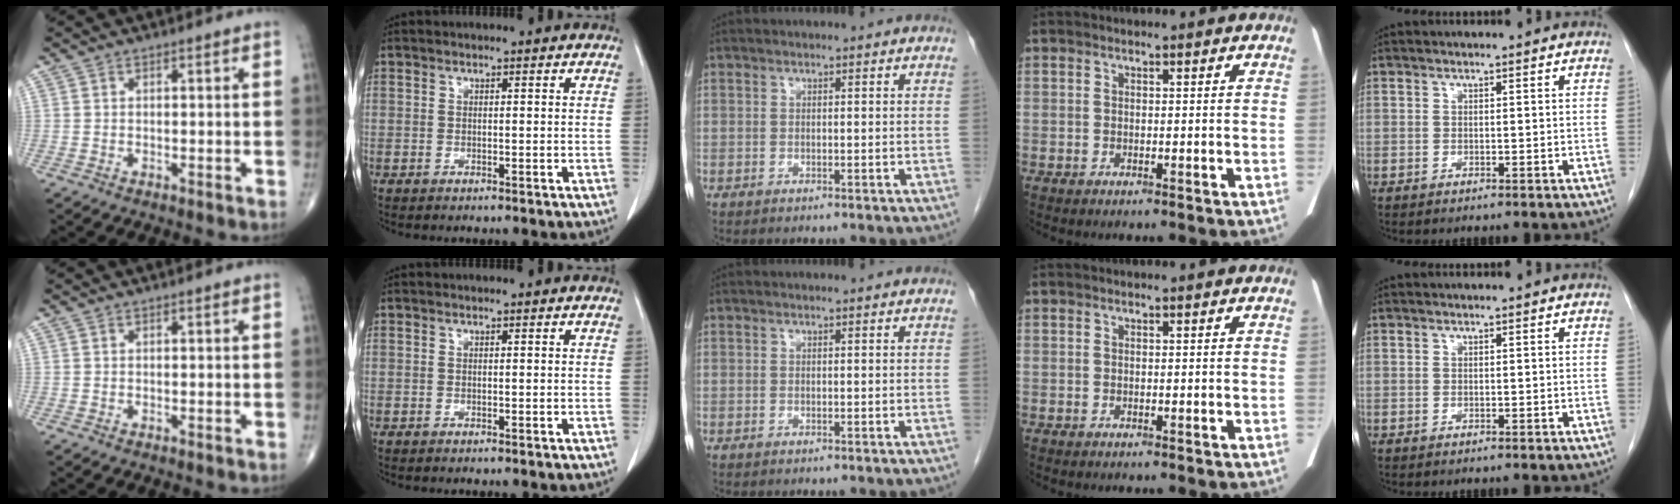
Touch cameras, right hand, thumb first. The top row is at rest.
{}